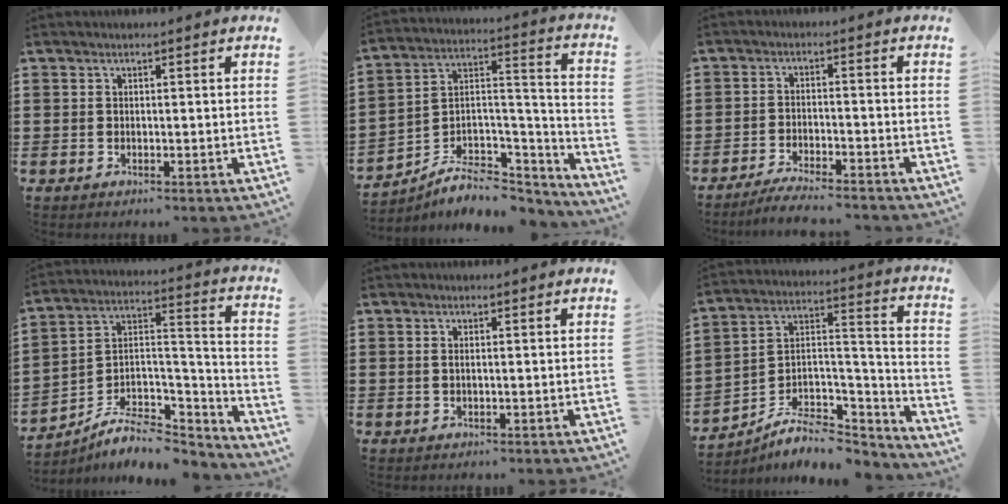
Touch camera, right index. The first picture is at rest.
{"total": 6.7, "force": [-4.6, 3.8, 3.1], "torque": [-0.055, 0.007, -0.083]}
{"total": 3.8, "force": [-3.7, 0.0, 0.9], "torque": [-0.018, 0.002, -0.075]}
{"total": 7.7, "force": [-5.6, 3.7, 3.8], "torque": [-0.070, 0.011, -0.106]}
{"total": 0.7, "force": [0.1, 0.2, 0.7], "torque": [-0.016, 0.001, 0.001]}
{"total": 7.2, "force": [-5.3, 3.7, 3.3], "torque": [-0.064, 0.008, -0.099]}